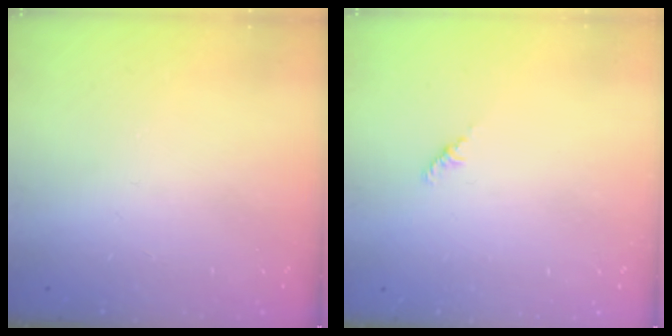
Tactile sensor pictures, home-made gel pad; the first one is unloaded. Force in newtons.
{"total": 1.8, "press": 1.7, "slide": 0.6}